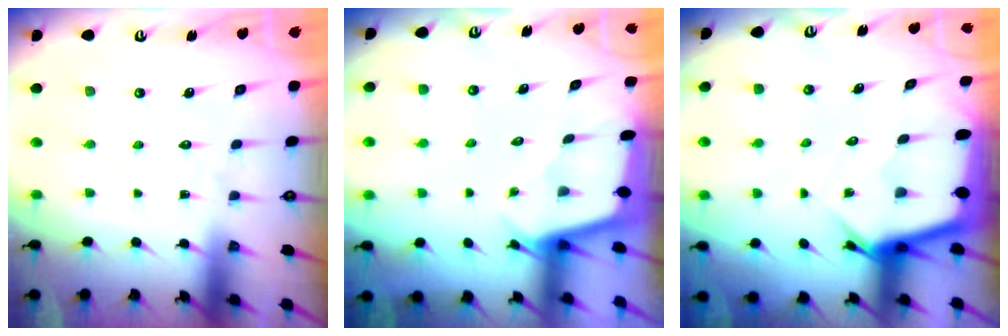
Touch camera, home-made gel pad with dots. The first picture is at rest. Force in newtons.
{"total": 1.8, "press": 1.8, "slide": 0.2}
{"total": 6.6, "press": 6.6, "slide": 0.7}